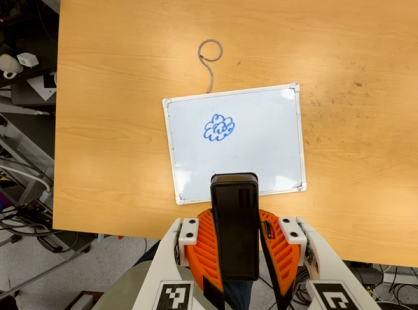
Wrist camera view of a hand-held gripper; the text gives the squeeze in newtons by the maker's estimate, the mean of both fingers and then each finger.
{"total": 9.1, "left": 8.1, "right": 10.1}